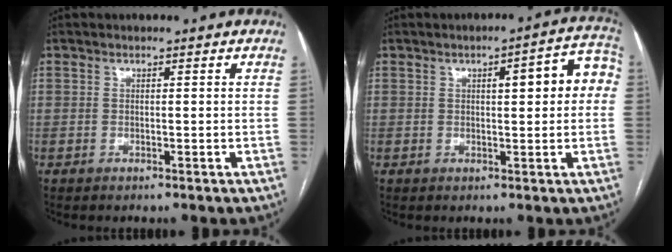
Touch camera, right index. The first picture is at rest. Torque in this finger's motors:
{"motor_torque": [0.63, 0.27, 0.20, 0.04]}